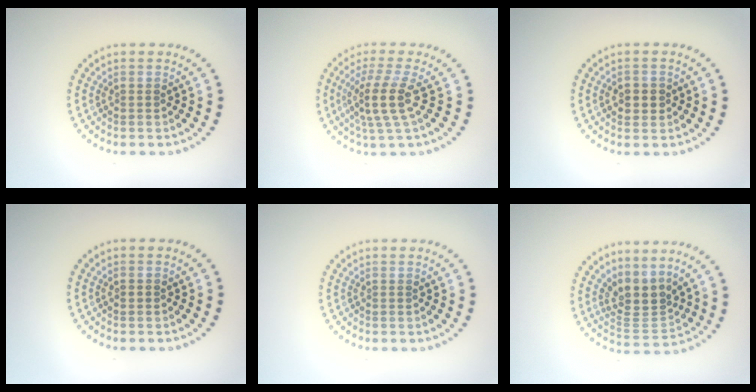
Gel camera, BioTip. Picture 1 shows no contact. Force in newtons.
{"total": 3.7, "press": 2.8, "slide": 2.4}
{"total": 1.8, "press": 1.8, "slide": 0.3}
{"total": 0.7, "press": 0.7, "slide": 0.1}
{"total": 0.0}
{"total": 3.3, "press": 2.5, "slide": 2.1}